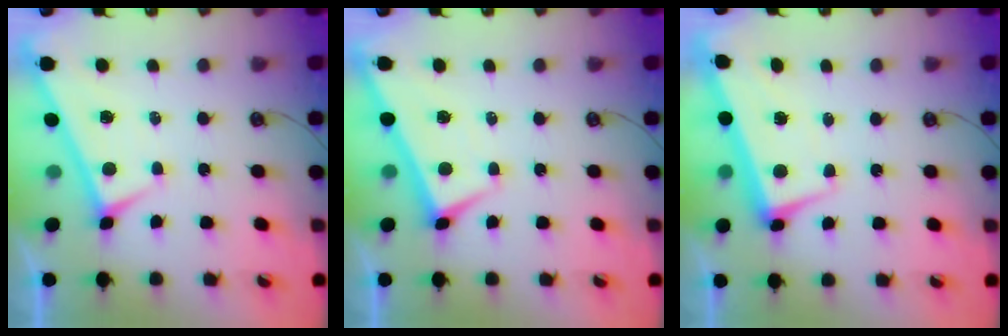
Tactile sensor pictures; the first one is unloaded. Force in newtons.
{"total": 1.9, "press": 1.9, "slide": 0.2}
{"total": 1.3, "press": 0.3, "slide": 1.3}